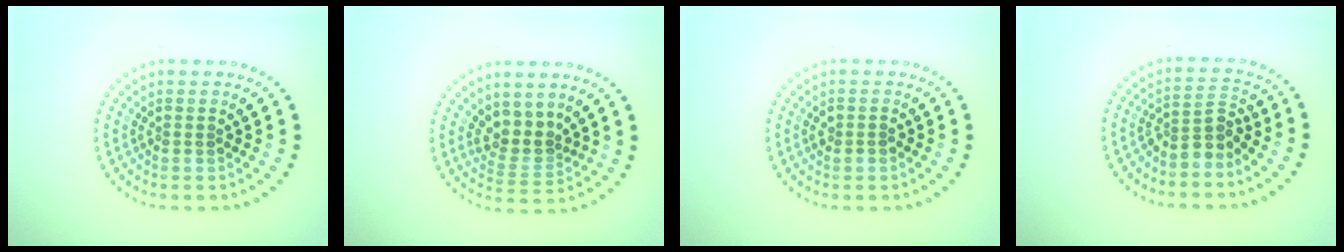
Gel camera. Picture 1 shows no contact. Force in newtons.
{"total": 2.8, "press": 2.0, "slide": 2.0}
{"total": 1.0, "press": 0.9, "slide": 0.4}
{"total": 2.5, "press": 1.9, "slide": 1.6}